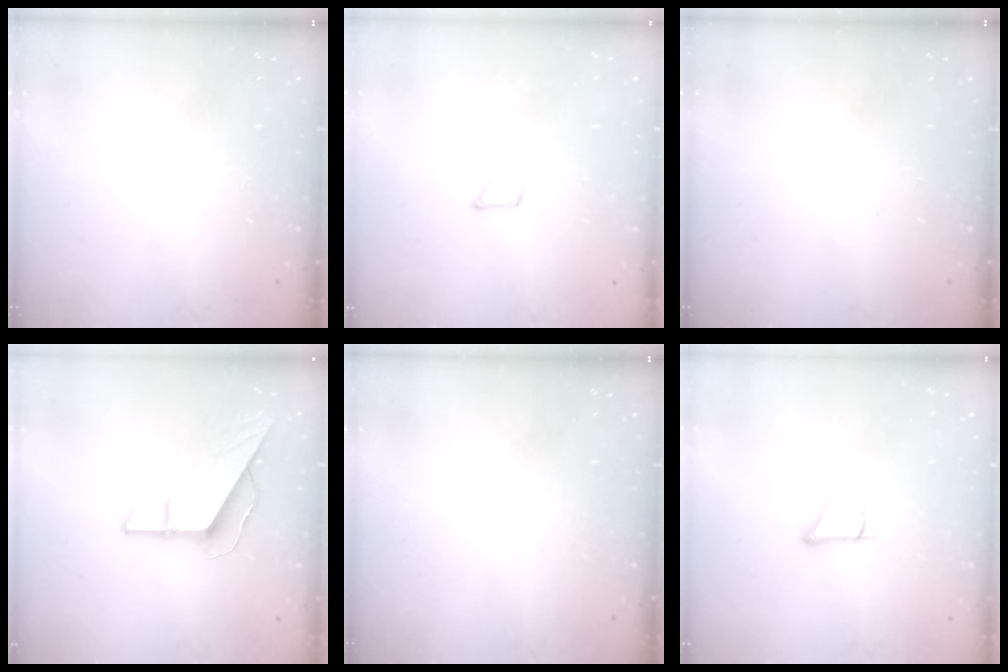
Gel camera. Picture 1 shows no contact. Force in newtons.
{"total": 2.8, "press": 2.8, "slide": 0.1}
{"total": 0.0}
{"total": 8.0, "press": 8.0, "slide": 0.8}
{"total": 0.0}
{"total": 2.8, "press": 2.8, "slide": 0.0}